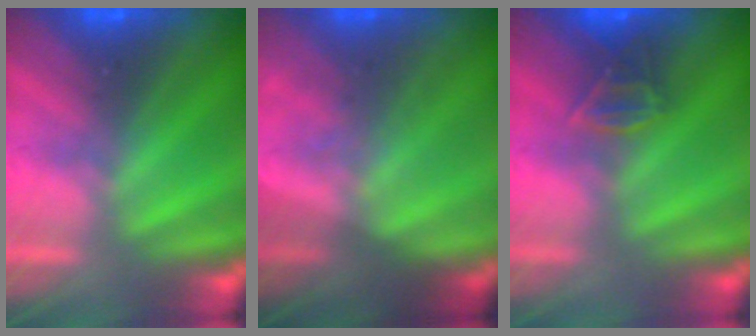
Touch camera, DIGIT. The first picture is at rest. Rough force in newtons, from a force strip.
{"total": 1.4}
{"total": 2.8}